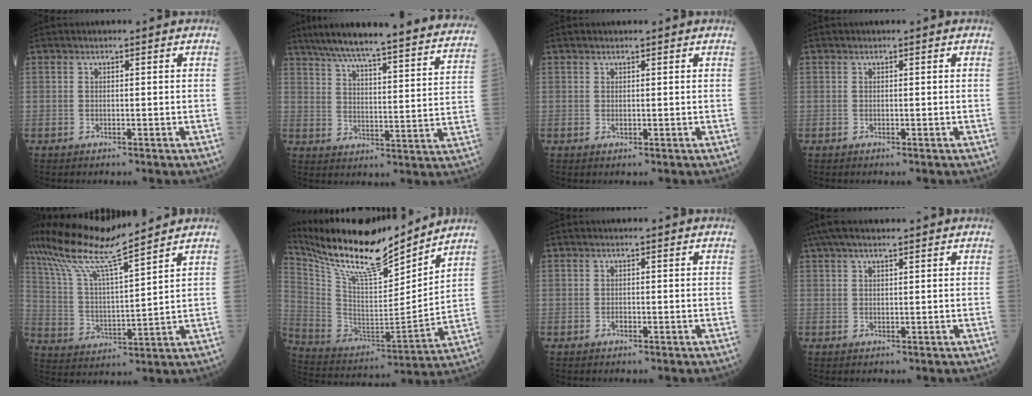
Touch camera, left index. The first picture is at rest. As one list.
[{"total": 31.4, "force": [28.2, 2.2, 13.6], "torque": [-0.208, -0.057, 0.353]}, {"total": 0.7, "force": [0.5, 0.2, 0.4], "torque": [-0.009, 0.002, 0.009]}, {"total": 0.0}, {"total": 13.6, "force": [11.5, -0.4, 7.2], "torque": [-0.152, 0.016, 0.221]}, {"total": 20.4, "force": [18.2, 2.2, 8.9], "torque": [-0.182, -0.018, 0.321]}, {"total": 0.0}, {"total": 7.4, "force": [6.0, 1.1, 4.2], "torque": [-0.073, 0.044, 0.104]}]